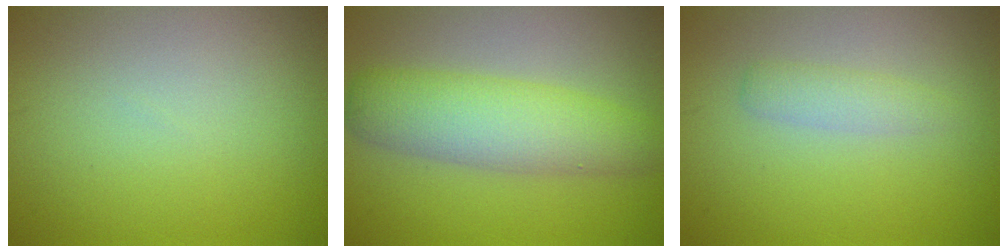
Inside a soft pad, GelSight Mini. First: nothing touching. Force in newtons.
{"total": 5.8, "press": 5.8, "slide": 0.3}
{"total": 1.7, "press": 1.7, "slide": 0.1}